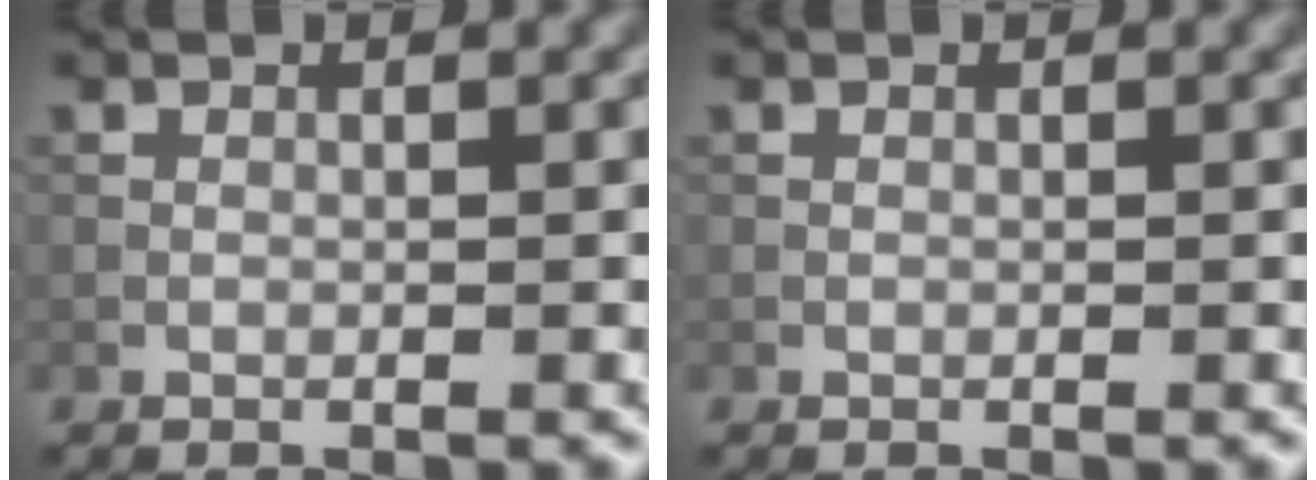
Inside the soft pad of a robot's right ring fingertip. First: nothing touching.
{"total": 0.0}